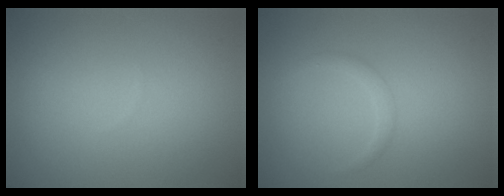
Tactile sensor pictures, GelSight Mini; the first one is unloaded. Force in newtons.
{"total": 1.1, "press": 1.1, "slide": 0.1}